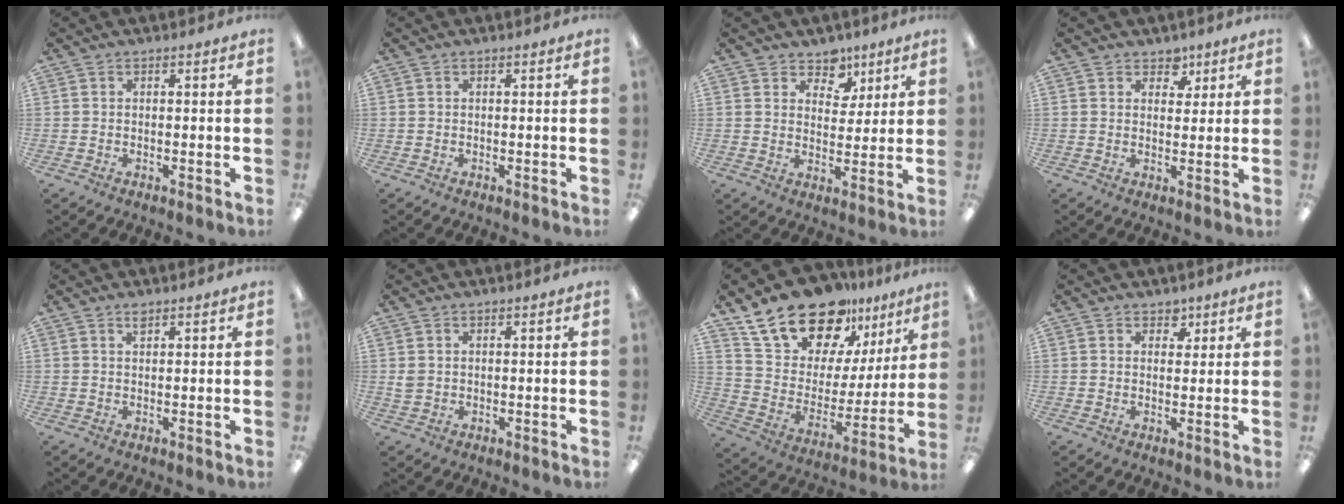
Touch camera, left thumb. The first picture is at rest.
{"total": 0.0}
{"total": 6.7, "force": [4.7, 4.7, 0.9], "torque": [-0.005, -0.032, 0.084]}
{"total": 4.4, "force": [3.0, 3.1, 1.2], "torque": [-0.002, -0.014, 0.049]}
{"total": 1.4, "force": [1.2, 0.4, 0.7], "torque": [-0.009, -0.003, 0.020]}
{"total": 1.7, "force": [0.7, 1.3, 0.8], "torque": [-0.018, 0.004, 0.013]}
{"total": 20.9, "force": [16.9, 9.8, 7.3], "torque": [-0.142, -0.119, 0.307]}
{"total": 3.0, "force": [1.9, 2.2, 0.6], "torque": [0.007, -0.007, 0.031]}